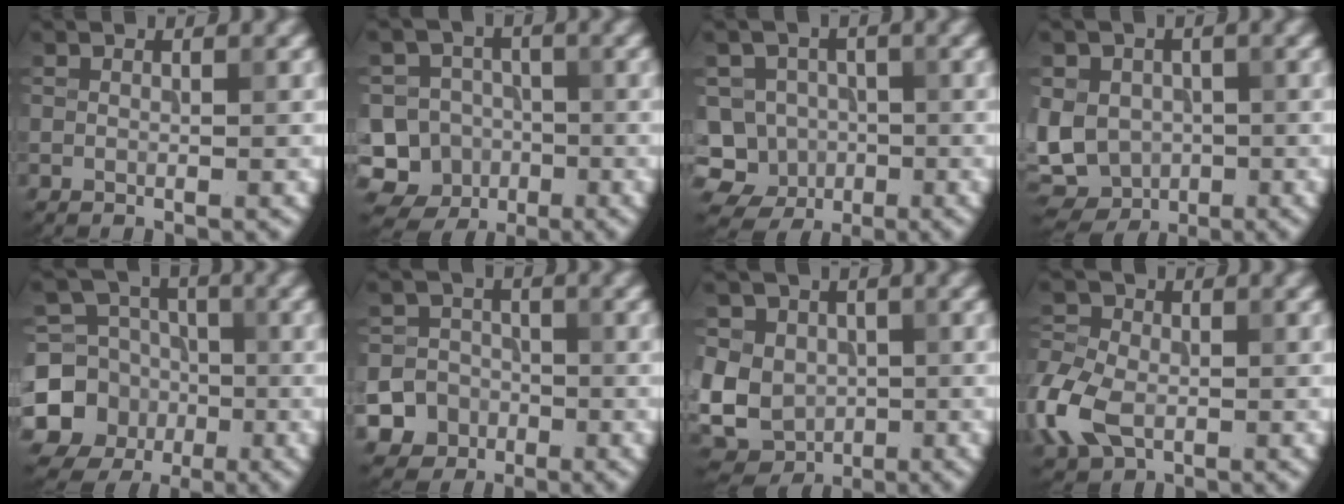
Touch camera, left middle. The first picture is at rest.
{"total": 12.1, "force": [-5.0, 10.8, 2.0], "torque": [-0.057, -0.011, -0.097]}
{"total": 7.8, "force": [-2.8, 7.0, 1.8], "torque": [-0.023, 0.003, -0.063]}
{"total": 8.9, "force": [-1.0, 7.5, 4.7], "torque": [-0.092, -0.001, -0.033]}
{"total": 10.7, "force": [-2.9, 9.9, 2.8], "torque": [-0.058, -0.016, -0.075]}
{"total": 5.5, "force": [-2.7, 4.7, 0.6], "torque": [0.015, -0.007, -0.065]}
{"total": 10.0, "force": [0.1, 8.8, 4.8], "torque": [-0.101, 0.021, -0.034]}
{"total": 7.4, "force": [-2.3, 5.1, 4.9], "torque": [-0.131, -0.009, -0.052]}